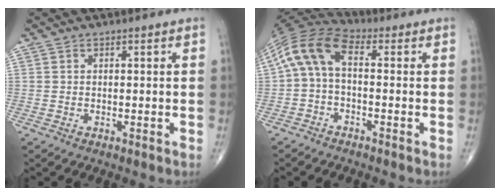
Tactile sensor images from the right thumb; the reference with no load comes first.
{"total": 9.7, "force": [0.0, 5.1, 8.3], "torque": [-0.161, 0.033, -0.015]}